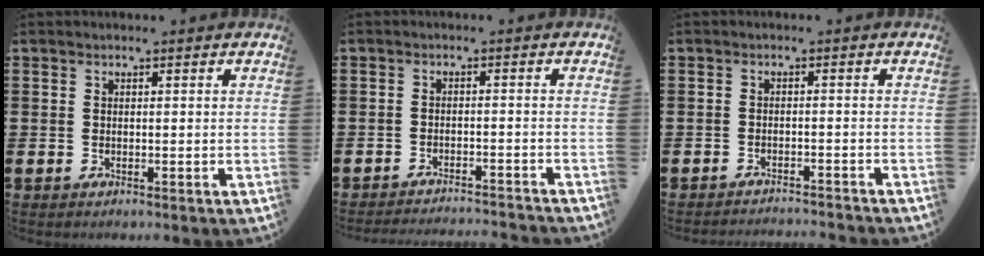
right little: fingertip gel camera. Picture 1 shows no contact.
{"total": 2.0, "force": [-2.0, -0.3, 0.0], "torque": [-0.002, 0.003, -0.043]}
{"total": 1.5, "force": [-1.5, -0.2, -0.1], "torque": [-0.001, 0.005, -0.031]}